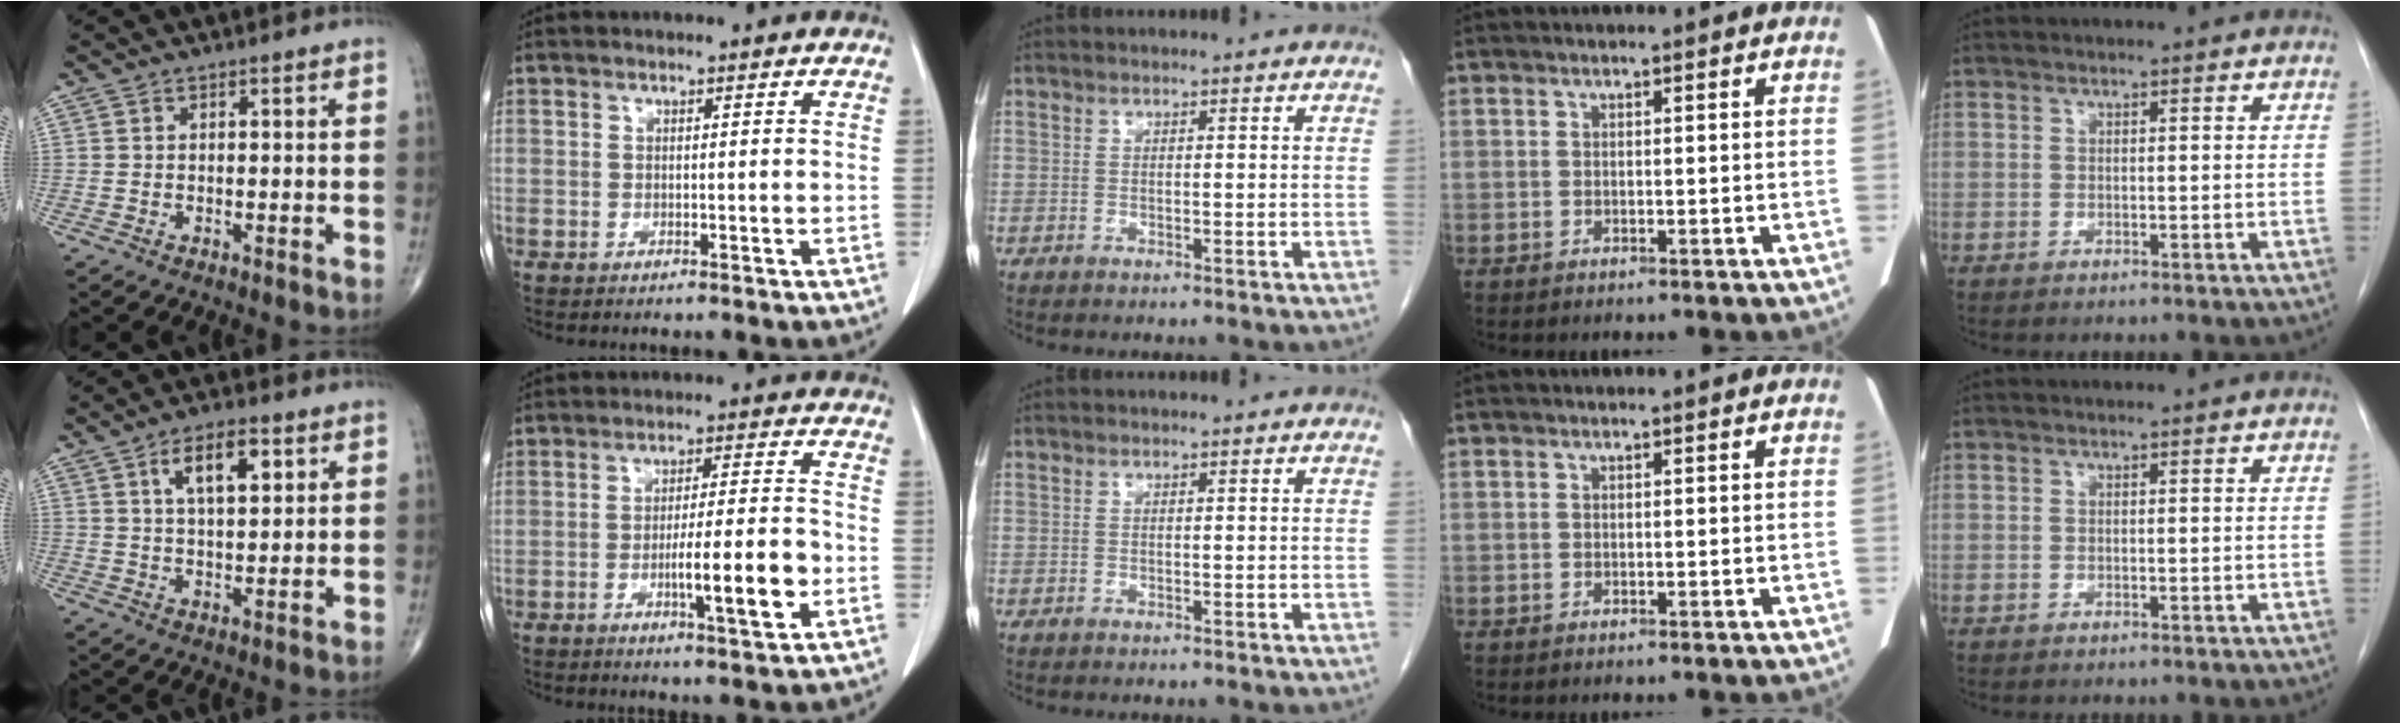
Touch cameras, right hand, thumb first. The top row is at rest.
{"thumb": {"total": 8.7, "force": [3.5, 3.9, 6.9], "torque": [-0.095, -0.010, 0.058]}, "index": {"total": 9.2, "force": [-2.8, 0.4, 8.8], "torque": [-0.138, -0.005, -0.044]}}